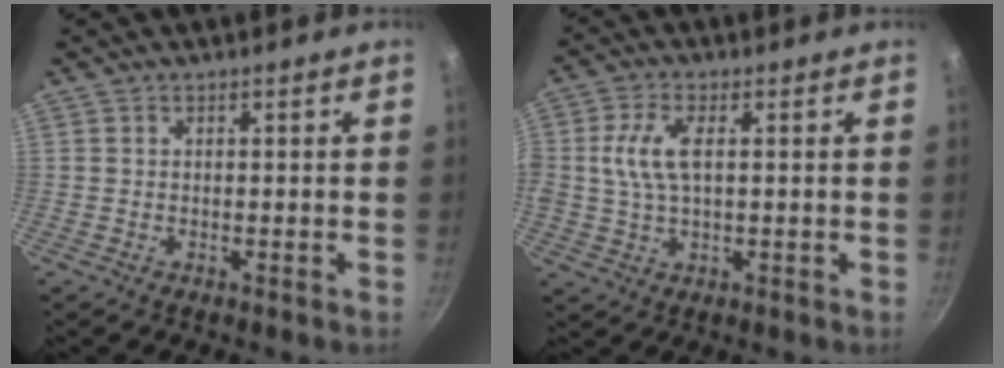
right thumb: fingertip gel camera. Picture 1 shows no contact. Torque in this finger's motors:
{"motor_torque": [-0.40, 0.77, 0.26, -0.20, 0.13]}